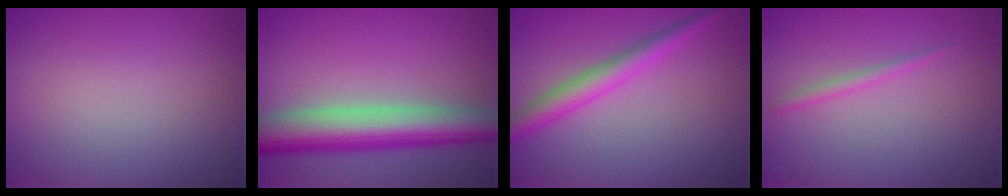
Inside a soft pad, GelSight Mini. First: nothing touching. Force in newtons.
{"total": 7.6, "press": 7.6, "slide": 0.4}
{"total": 3.2, "press": 3.2, "slide": 0.1}
{"total": 1.0, "press": 1.0, "slide": 0.1}